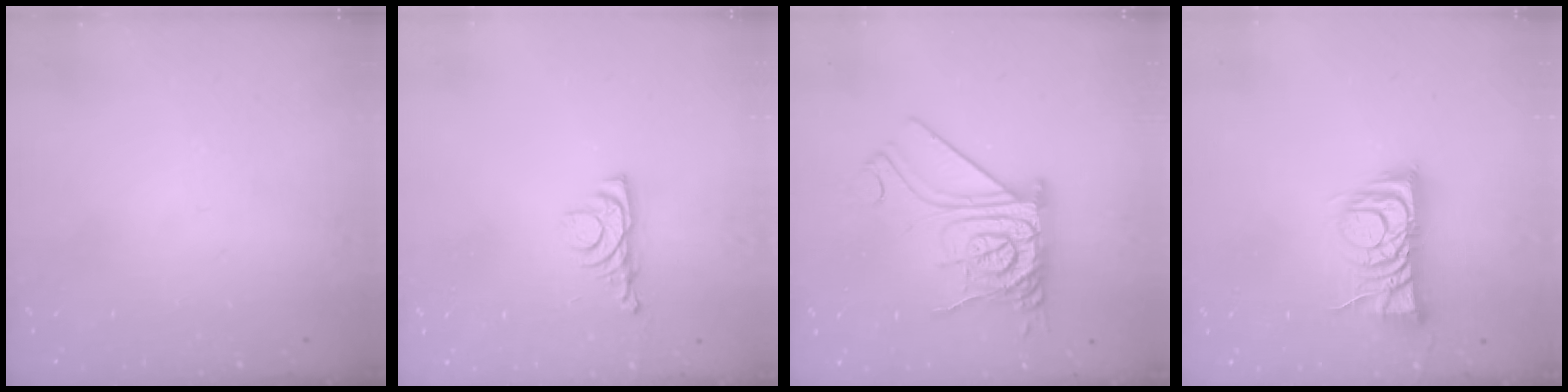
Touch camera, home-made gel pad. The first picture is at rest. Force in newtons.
{"total": 4.3, "press": 4.2, "slide": 0.7}
{"total": 15.8, "press": 15.7, "slide": 1.4}
{"total": 9.2, "press": 9.2, "slide": 0.3}